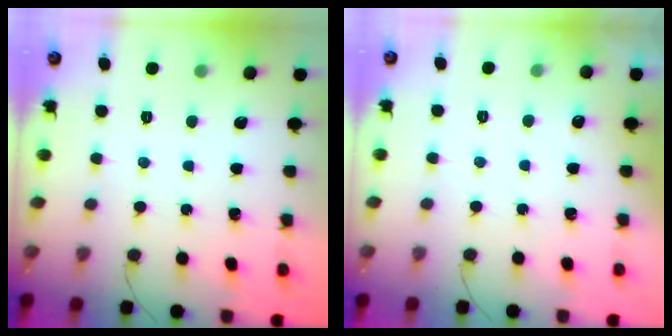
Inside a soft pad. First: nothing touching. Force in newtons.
{"total": 11.1, "press": 2.1, "slide": 10.9}